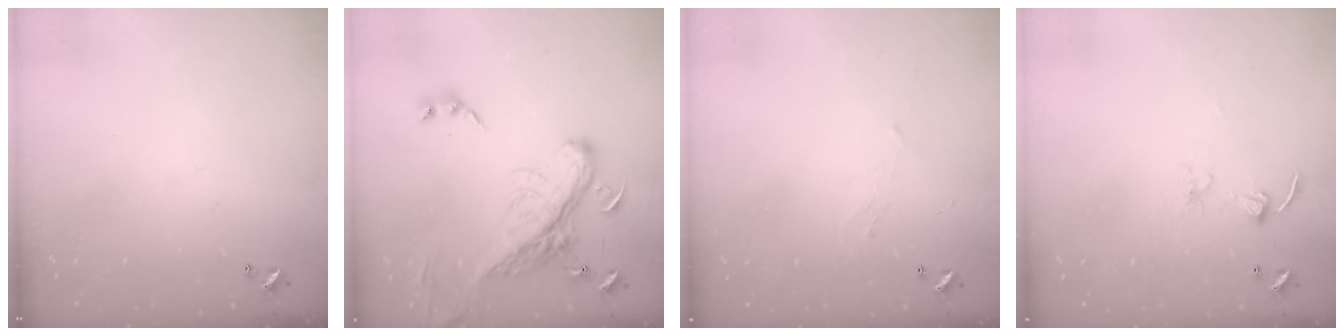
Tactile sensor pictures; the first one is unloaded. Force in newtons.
{"total": 7.9, "press": 7.6, "slide": 2.2}
{"total": 1.3, "press": 1.1, "slide": 0.7}
{"total": 2.7, "press": 2.7, "slide": 0.2}